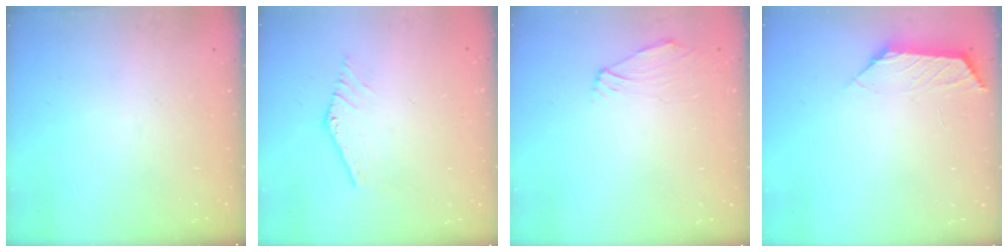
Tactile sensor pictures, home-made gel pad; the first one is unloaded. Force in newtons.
{"total": 0.7, "press": 0.7, "slide": 0.1}
{"total": 0.8, "press": 0.7, "slide": 0.4}
{"total": 2.8, "press": 2.8, "slide": 0.3}